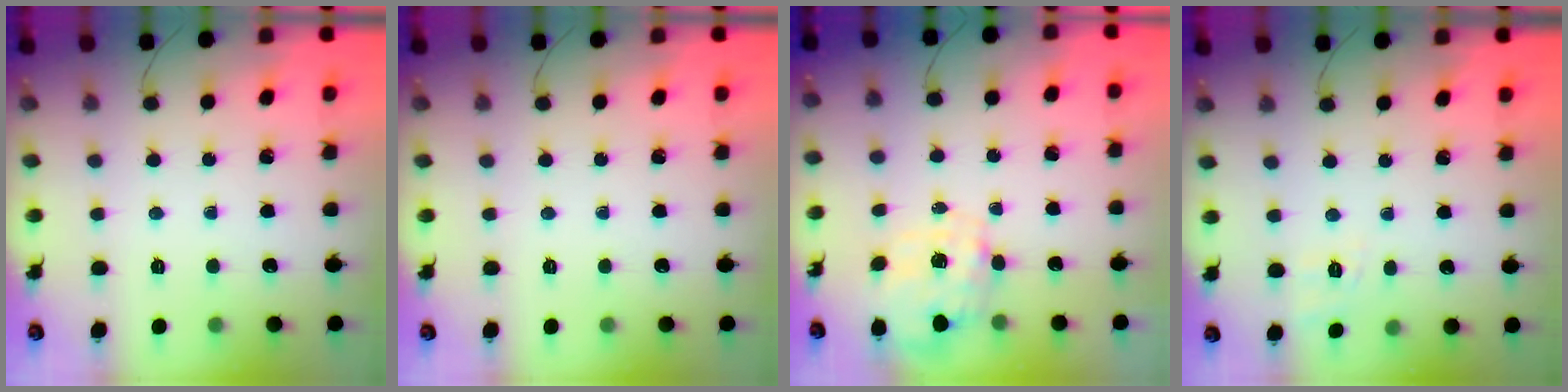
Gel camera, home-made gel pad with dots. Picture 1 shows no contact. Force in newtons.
{"total": 0.0}
{"total": 2.7, "press": 2.6, "slide": 0.8}
{"total": 2.1, "press": 0.5, "slide": 2.0}